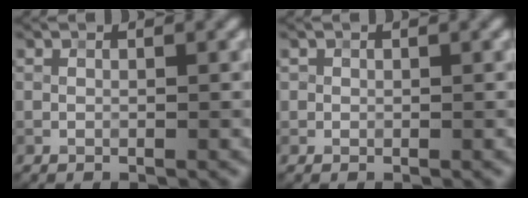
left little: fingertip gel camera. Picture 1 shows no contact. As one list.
[{"total": 0.5, "force": [0.1, 0.5, 0.0], "torque": [0.007, -0.001, 0.000]}]